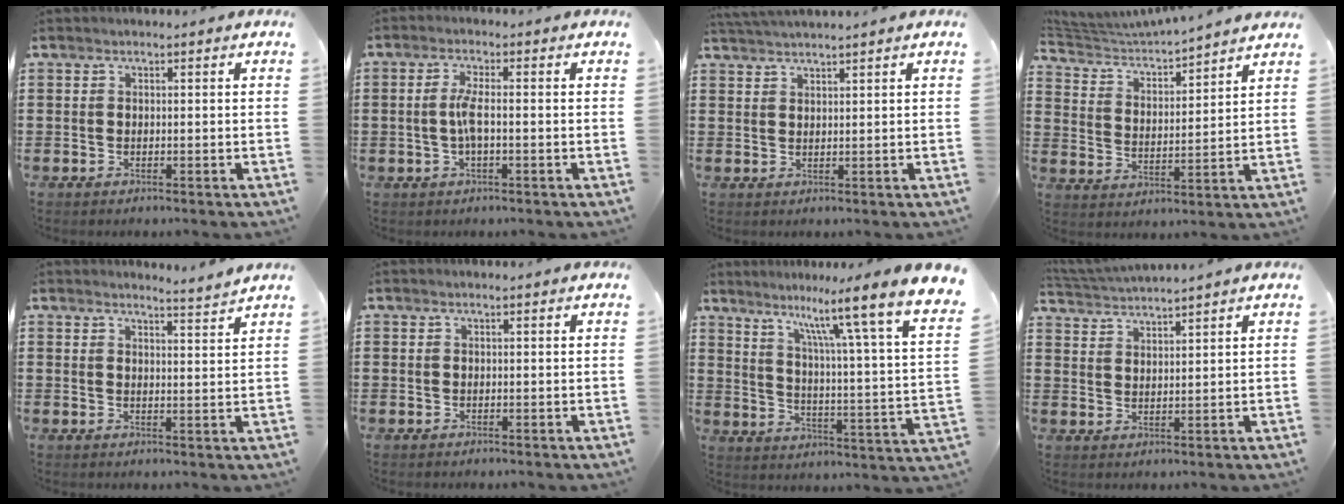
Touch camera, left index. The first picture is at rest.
{"total": 3.6, "force": [-0.4, 0.8, 3.5], "torque": [-0.073, 0.001, -0.012]}
{"total": 1.9, "force": [1.8, -0.4, 0.3], "torque": [-0.009, 0.000, 0.036]}
{"total": 4.5, "force": [4.4, 0.2, 1.1], "torque": [-0.045, -0.035, 0.069]}
{"total": 2.9, "force": [2.8, -0.6, 0.6], "torque": [-0.020, -0.011, 0.051]}
{"total": 0.0}
{"total": 9.7, "force": [7.5, -1.2, 6.1], "torque": [-0.116, -0.078, 0.105]}
{"total": 3.0, "force": [2.9, -0.6, -0.1], "torque": [-0.009, -0.011, 0.052]}